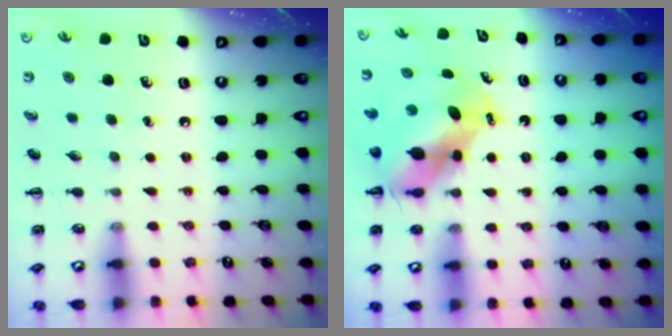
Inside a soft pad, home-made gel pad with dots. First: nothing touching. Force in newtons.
{"total": 6.2, "press": 6.1, "slide": 1.1}